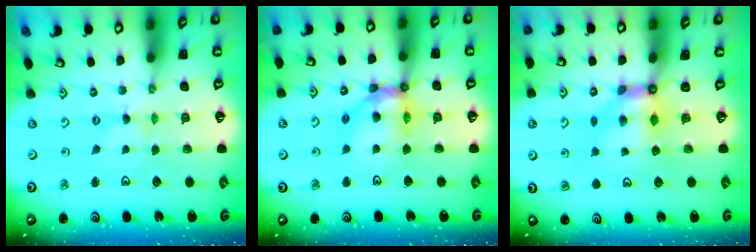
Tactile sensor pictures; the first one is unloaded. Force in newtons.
{"total": 14.7, "press": 14.6, "slide": 1.6}
{"total": 6.0, "press": 5.9, "slide": 0.4}